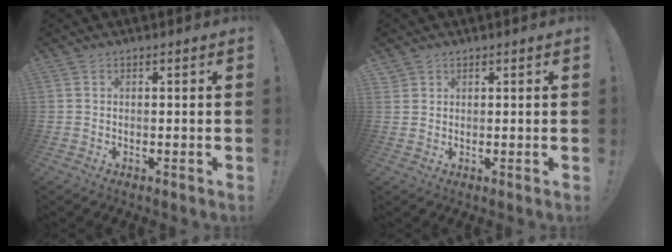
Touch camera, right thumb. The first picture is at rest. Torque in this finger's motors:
{"motor_torque": [-0.19, 0.11, -0.15, 0.08, -0.12]}